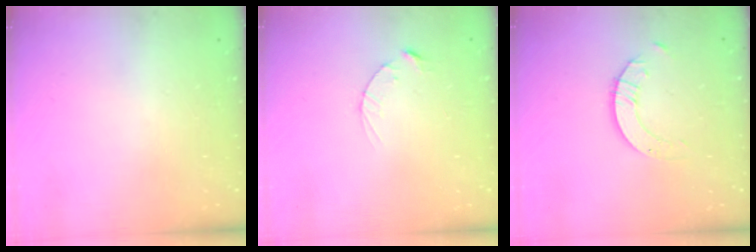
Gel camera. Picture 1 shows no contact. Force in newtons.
{"total": 2.5, "press": 2.5, "slide": 0.4}
{"total": 2.1, "press": 2.1, "slide": 0.2}